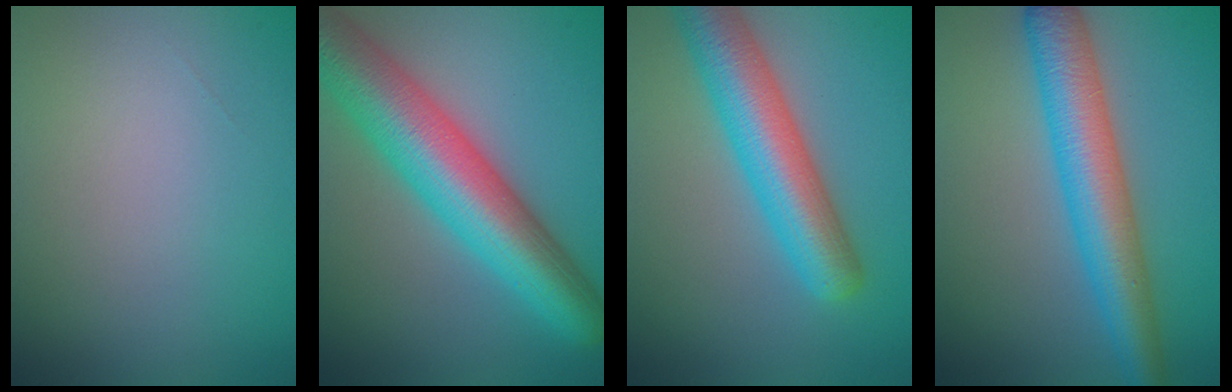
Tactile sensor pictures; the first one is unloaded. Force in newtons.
{"total": 10.8, "press": 10.8, "slide": 0.2}
{"total": 7.4, "press": 7.4, "slide": 0.2}
{"total": 6.8, "press": 6.8, "slide": 0.1}